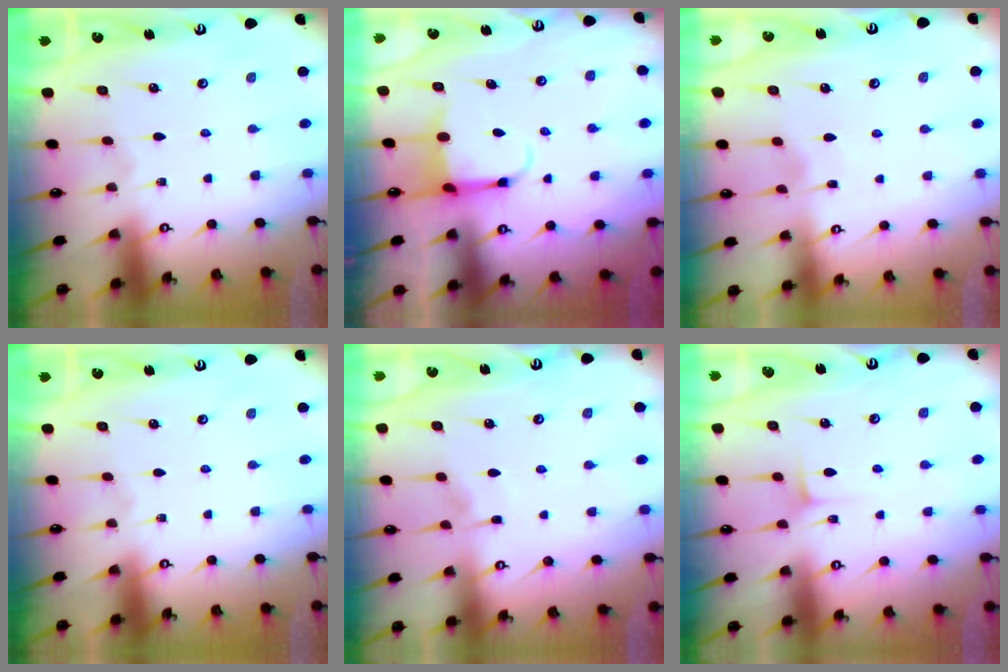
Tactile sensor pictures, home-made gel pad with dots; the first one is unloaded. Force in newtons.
{"total": 4.0, "press": 3.8, "slide": 1.0}
{"total": 2.0, "press": 2.0, "slide": 0.3}
{"total": 0.0}
{"total": 3.9, "press": 3.9, "slide": 0.6}
{"total": 4.5, "press": 4.5, "slide": 0.6}